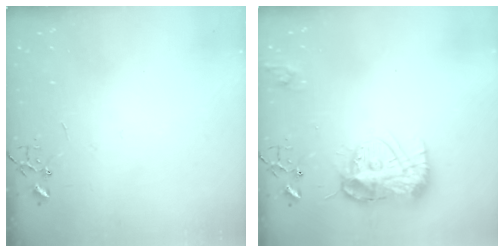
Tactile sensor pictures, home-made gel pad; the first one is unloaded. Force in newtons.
{"total": 13.8, "press": 13.7, "slide": 1.3}